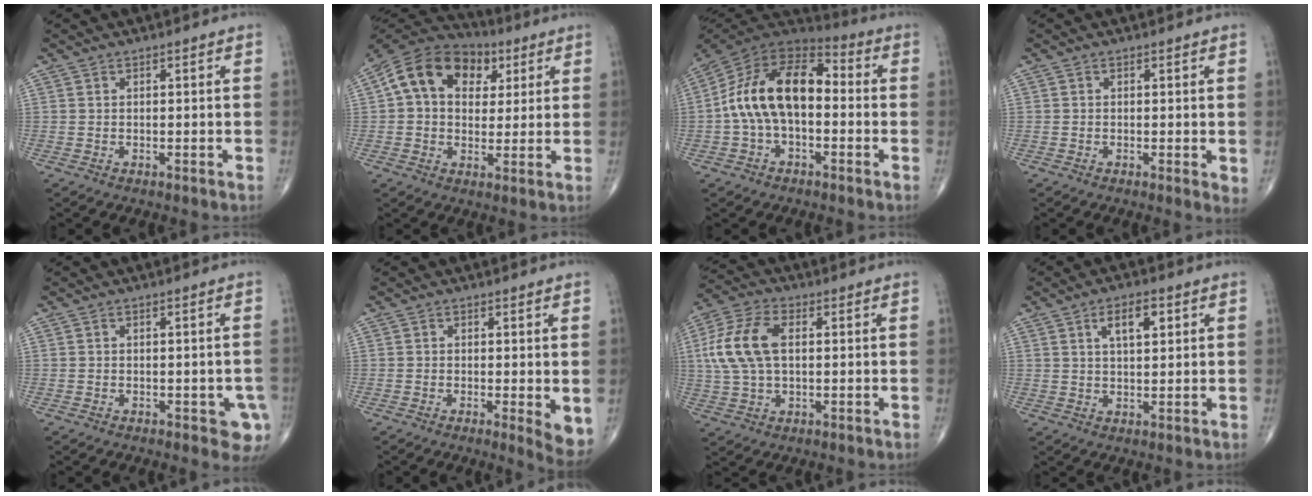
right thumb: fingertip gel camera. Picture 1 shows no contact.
{"total": 15.9, "force": [4.7, 11.5, 10.0], "torque": [-0.144, 0.015, 0.069]}
{"total": 17.1, "force": [-0.7, 10.0, 13.8], "torque": [-0.236, 0.047, -0.024]}
{"total": 2.2, "force": [-0.2, 0.7, 2.0], "torque": [-0.028, -0.008, -0.007]}
{"total": 4.8, "force": [-1.8, 2.3, 3.8], "torque": [-0.020, -0.001, -0.022]}
{"total": 4.7, "force": [-0.5, 1.3, 4.5], "torque": [-0.062, -0.013, -0.011]}
{"total": 12.3, "force": [1.8, 7.0, 10.0], "torque": [-0.215, 0.016, 0.031]}
{"total": 5.8, "force": [2.3, 2.5, 4.6], "torque": [-0.065, -0.007, 0.039]}